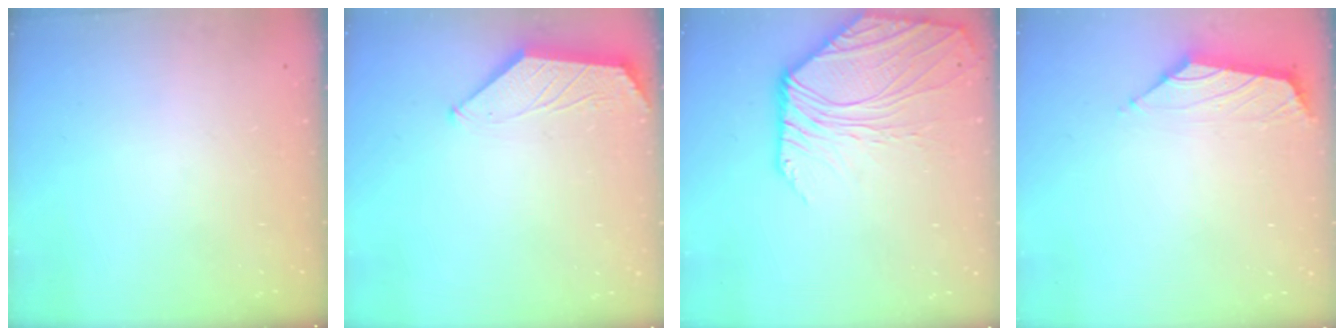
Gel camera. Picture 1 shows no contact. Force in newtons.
{"total": 0.0}
{"total": 6.8, "press": 6.7, "slide": 1.1}
{"total": 1.4, "press": 1.2, "slide": 0.6}